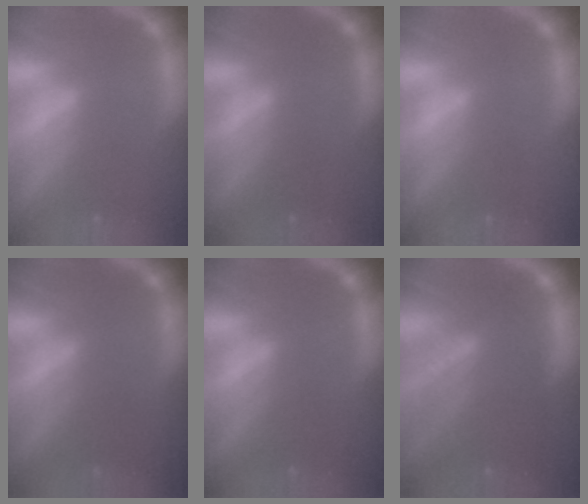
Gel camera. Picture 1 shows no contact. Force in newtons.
{"total": 0.9}
{"total": 1.4}
{"total": 2.0}
{"total": 1.5}
{"total": 8.5}